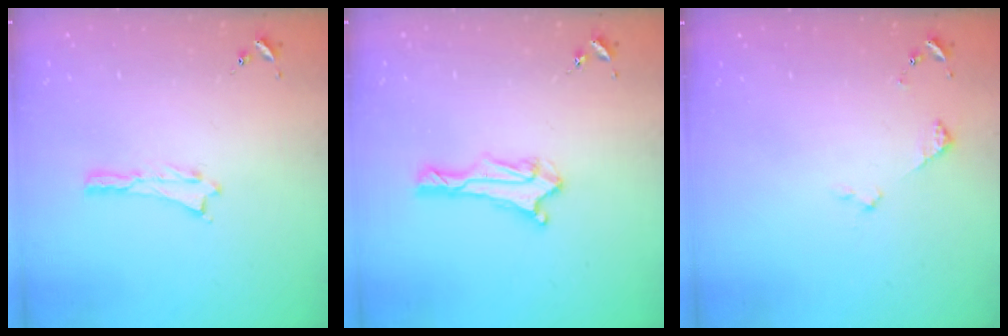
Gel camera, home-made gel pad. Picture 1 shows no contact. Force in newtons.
{"total": 2.9, "press": 2.8, "slide": 0.7}
{"total": 2.9, "press": 2.9, "slide": 0.3}